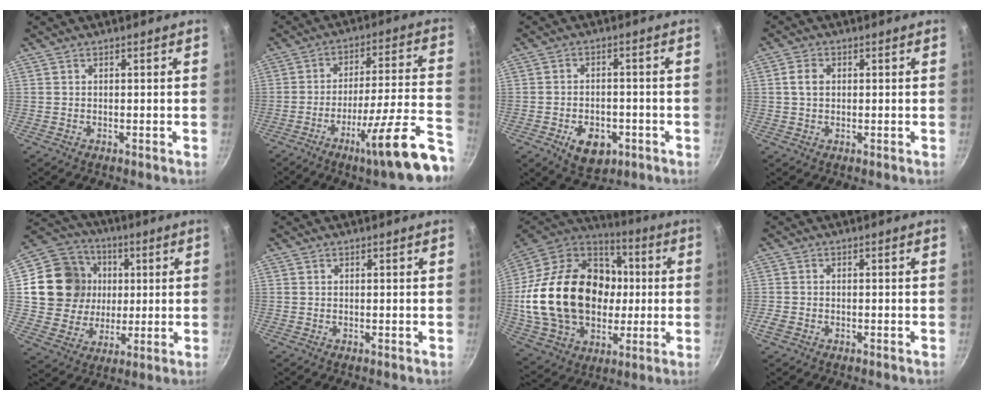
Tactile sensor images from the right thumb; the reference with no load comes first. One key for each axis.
{"total": 19.2, "fx": -10.9, "fy": 2.4, "fz": 15.6, "tx": -0.199, "ty": 0.051, "tz": -0.169}
{"total": 8.3, "fx": -3.4, "fy": 5.4, "fz": 5.3, "tx": -0.058, "ty": 0.011, "tz": -0.044}
{"total": 3.0, "fx": 0.4, "fy": 2.2, "fz": 1.9, "tx": -0.030, "ty": 0.006, "tz": 0.005}
{"total": 17.4, "fx": 2.6, "fy": 15.7, "fz": 7.0, "tx": -0.107, "ty": 0.013, "tz": 0.048}
{"total": 0.0}
{"total": 32.0, "fx": 0.2, "fy": 23.2, "fz": 22.0, "tx": -0.380, "ty": 0.032, "tz": 0.016}
{"total": 2.0, "fx": -1.1, "fy": 1.4, "fz": 1.0, "tx": -0.027, "ty": 0.003, "tz": -0.022}